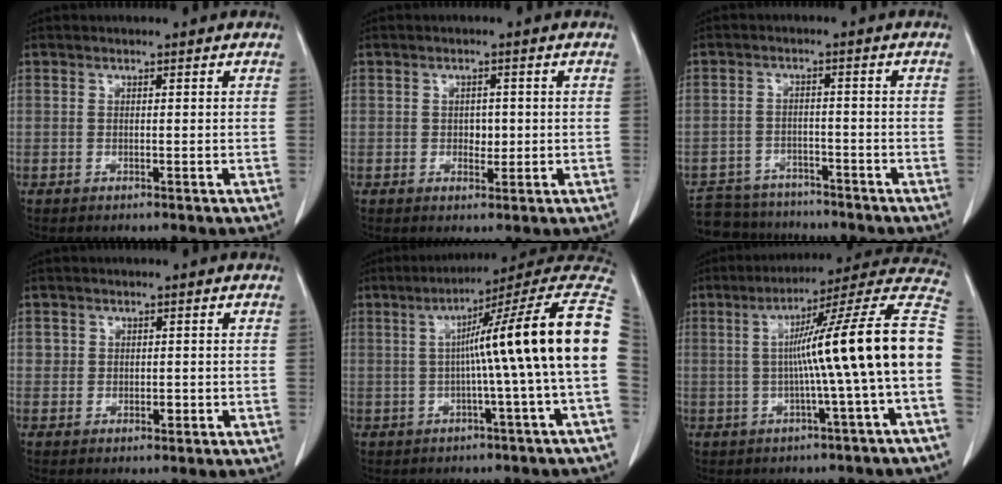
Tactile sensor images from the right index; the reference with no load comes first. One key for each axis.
{"total": 2.1, "fx": -0.1, "fy": 1.5, "fz": 1.5, "tx": -0.020, "ty": 0.001, "tz": 0.002}
{"total": 8.8, "fx": -8.0, "fy": 3.5, "fz": 1.2, "tx": -0.017, "ty": 0.005, "tz": -0.122}
{"total": 1.7, "fx": 0.0, "fy": 1.5, "fz": 0.7, "tx": -0.009, "ty": 0.001, "tz": 0.001}
{"total": 16.6, "fx": 0.8, "fy": -1.5, "fz": 16.5, "tx": -0.210, "ty": 0.035, "tz": 0.002}
{"total": 17.5, "fx": -0.8, "fy": -1.4, "fz": 17.4, "tx": -0.238, "ty": 0.035, "tz": -0.021}